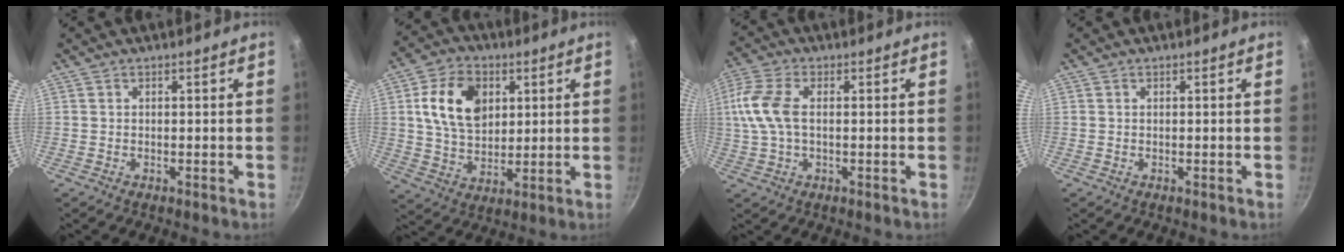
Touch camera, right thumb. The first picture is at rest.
{"total": 13.7, "force": [3.8, 9.6, 8.9], "torque": [-0.135, -0.006, 0.066]}
{"total": 9.5, "force": [1.0, 5.3, 7.8], "torque": [-0.170, 0.015, 0.012]}
{"total": 0.0}